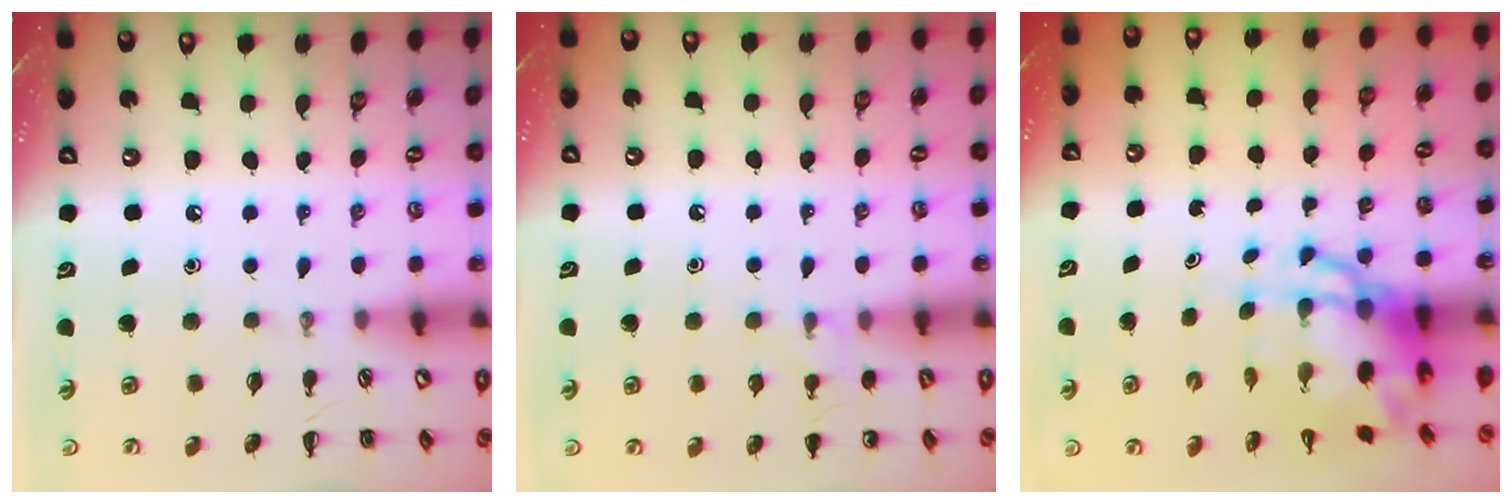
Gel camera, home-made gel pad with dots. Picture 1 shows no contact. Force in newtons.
{"total": 5.8, "press": 5.5, "slide": 2.0}
{"total": 8.3, "press": 8.0, "slide": 2.2}